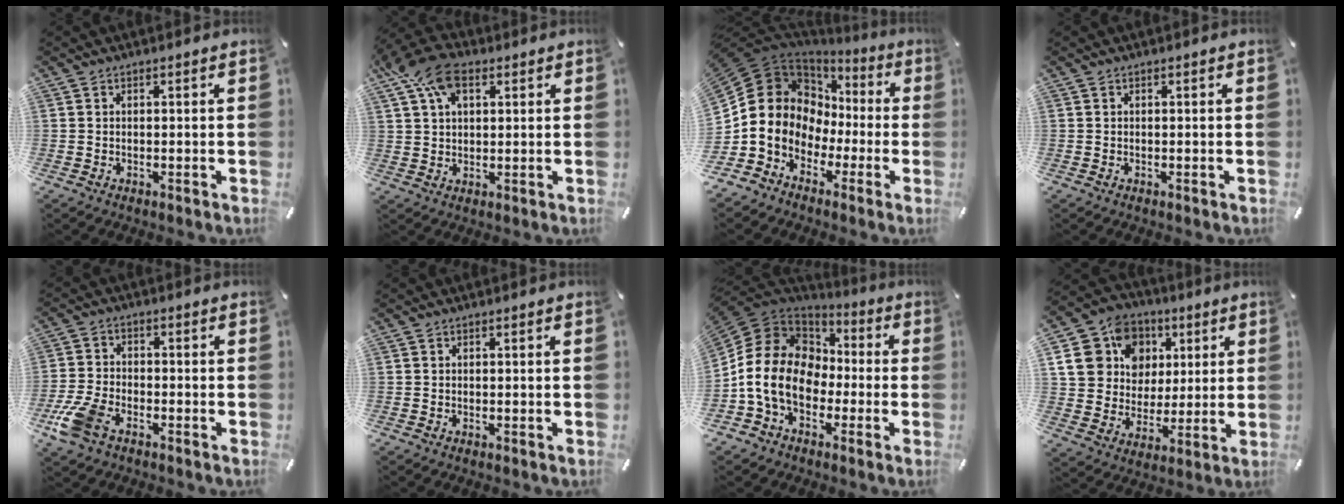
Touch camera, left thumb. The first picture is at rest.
{"total": 11.1, "force": [5.1, 6.8, 7.2], "torque": [-0.161, -0.004, 0.093]}
{"total": 12.1, "force": [-1.2, 11.5, 3.7], "torque": [-0.099, -0.025, -0.018]}
{"total": 0.0}
{"total": 8.4, "force": [-4.8, 4.5, 5.2], "torque": [-0.137, 0.005, -0.097]}
{"total": 0.0}
{"total": 15.3, "force": [-3.5, 12.2, 8.5], "torque": [-0.201, 0.017, -0.067]}
{"total": 17.9, "force": [5.5, 15.4, 7.1], "torque": [-0.132, -0.009, 0.107]}